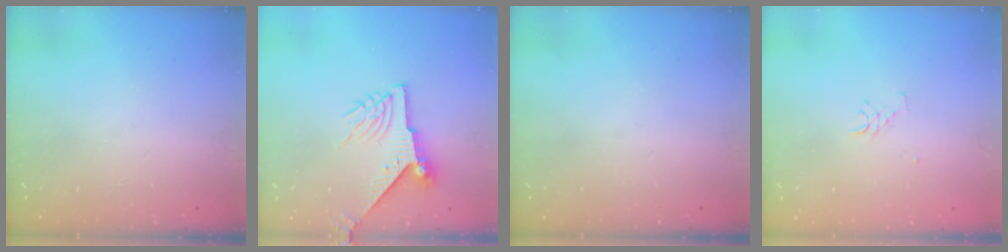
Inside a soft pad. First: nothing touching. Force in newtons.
{"total": 7.9, "press": 7.9, "slide": 0.8}
{"total": 0.0}
{"total": 2.6, "press": 2.6, "slide": 0.1}